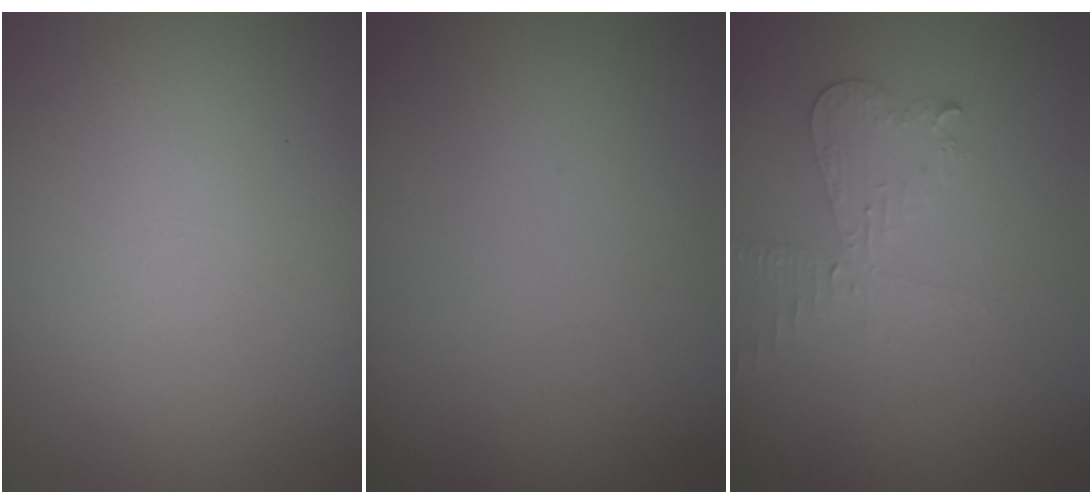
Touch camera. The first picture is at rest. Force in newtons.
{"total": 0.0}
{"total": 2.8, "press": 2.6, "slide": 0.9}